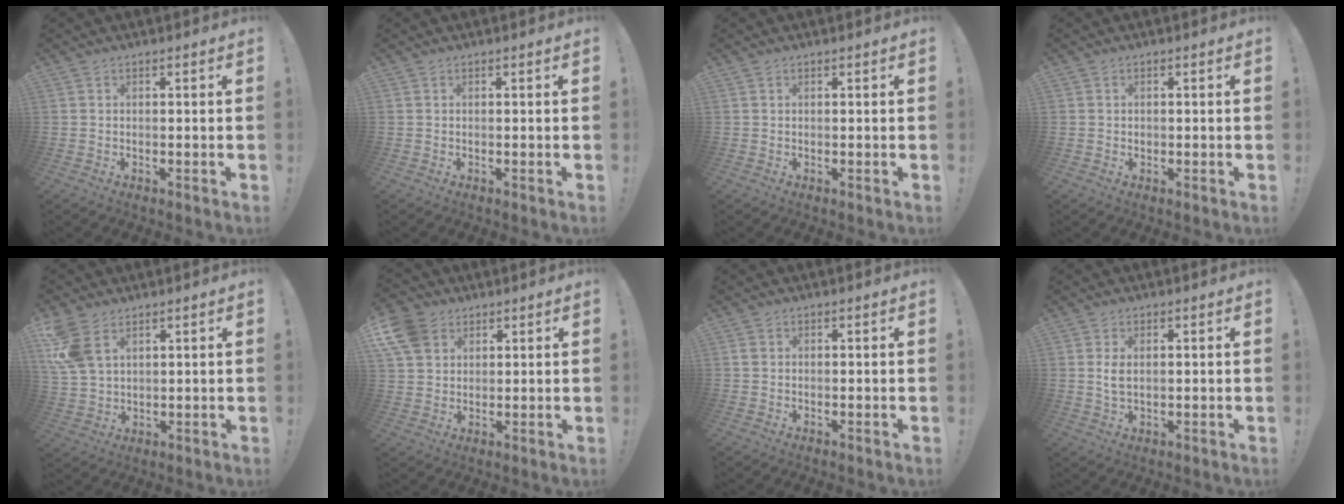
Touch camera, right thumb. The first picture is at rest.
{"total": 0.0}
{"total": 0.0}
{"total": 0.6, "force": [0.1, 0.6, 0.1], "torque": [-0.002, 0.002, 0.001]}
{"total": 9.1, "force": [4.6, 5.7, 5.4], "torque": [-0.111, -0.011, 0.091]}
{"total": 9.2, "force": [4.5, 7.0, 4.0], "torque": [-0.079, -0.024, 0.089]}
{"total": 1.3, "force": [0.3, 1.0, 0.6], "torque": [-0.004, 0.001, 0.005]}
{"total": 3.6, "force": [0.7, 1.9, 3.0], "torque": [-0.054, -0.004, 0.007]}